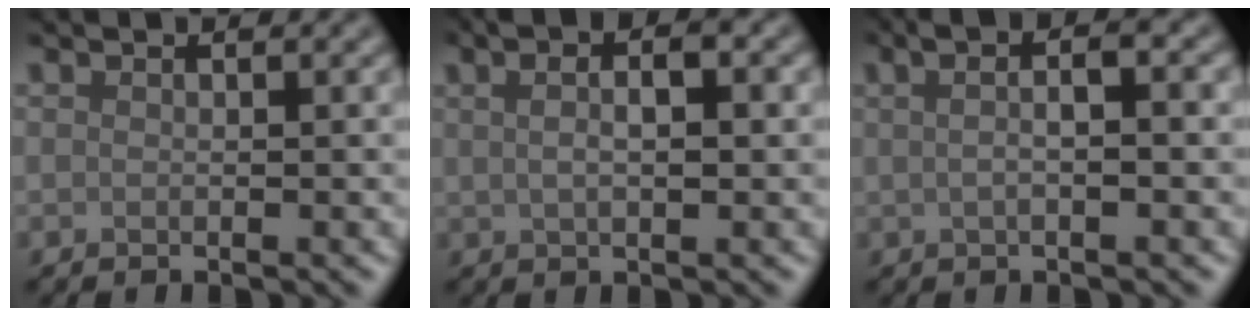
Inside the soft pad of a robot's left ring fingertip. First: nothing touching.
{"total": 4.9, "force": [1.7, 2.0, 4.1], "torque": [-0.064, 0.007, 0.013]}
{"total": 4.7, "force": [1.1, 1.7, 4.2], "torque": [-0.059, 0.009, 0.002]}